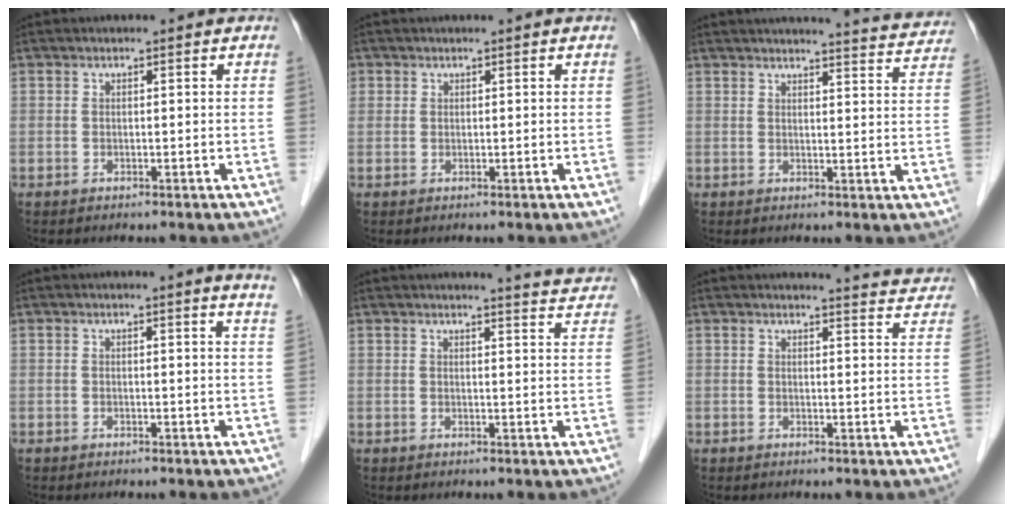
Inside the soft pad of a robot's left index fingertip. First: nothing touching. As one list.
[{"total": 0.8, "force": [0.4, 0.7, 0.0], "torque": [0.007, -0.001, 0.006]}, {"total": 14.3, "force": [13.9, 1.1, 3.2], "torque": [-0.028, -0.032, 0.143]}, {"total": 3.5, "force": [3.1, -0.7, 1.4], "torque": [-0.019, -0.017, 0.017]}, {"total": 7.8, "force": [7.7, 0.0, 1.2], "torque": [-0.013, -0.024, 0.070]}, {"total": 8.5, "force": [8.5, 0.5, 0.7], "torque": [0.003, -0.031, 0.073]}]